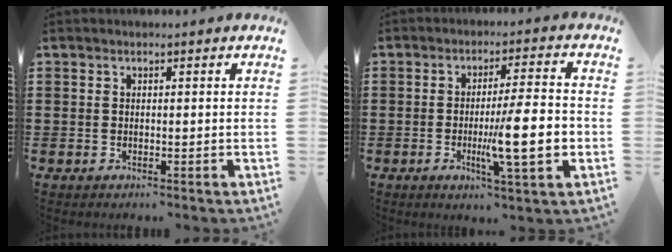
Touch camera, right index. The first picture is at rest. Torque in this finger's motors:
{"motor_torque": [2.14, 0.00, 0.97, 0.21]}